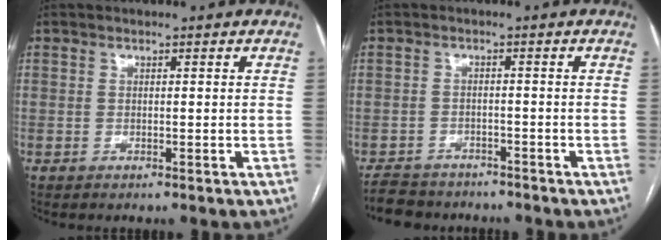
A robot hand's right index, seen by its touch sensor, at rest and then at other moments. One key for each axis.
{"total": 6.3, "fx": -5.6, "fy": 2.8, "fz": 1.0, "tx": -0.015, "ty": -0.006, "tz": -0.086}